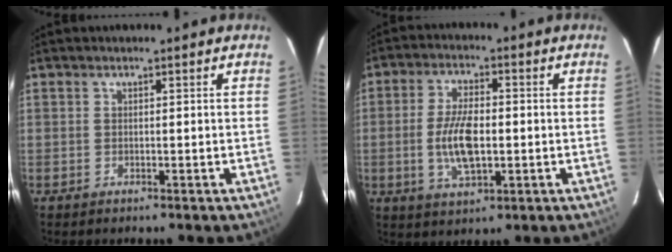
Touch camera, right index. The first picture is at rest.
{"total": 9.4, "force": [-1.2, 4.1, 8.4], "torque": [-0.167, -0.001, -0.021]}